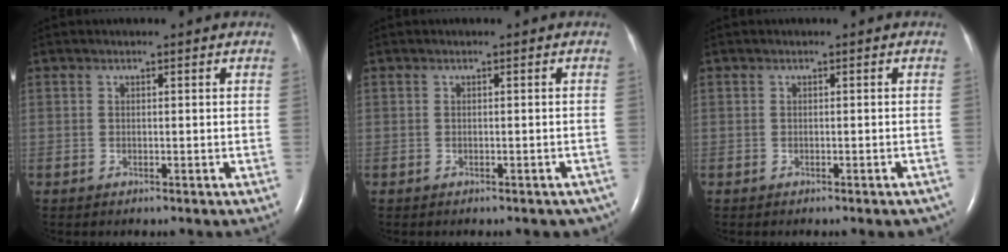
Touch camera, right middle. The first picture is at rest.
{"total": 5.9, "force": [-5.0, 2.2, 2.3], "torque": [-0.015, 0.002, -0.046]}
{"total": 3.6, "force": [-3.1, 1.1, 1.6], "torque": [-0.006, -0.001, -0.030]}